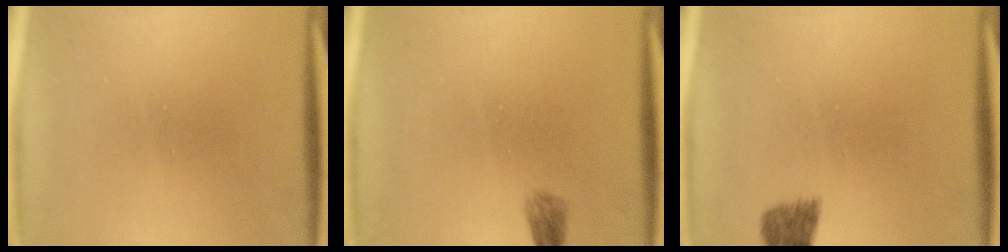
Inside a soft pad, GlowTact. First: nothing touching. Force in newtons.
{"total": 1.7}
{"total": 1.9}